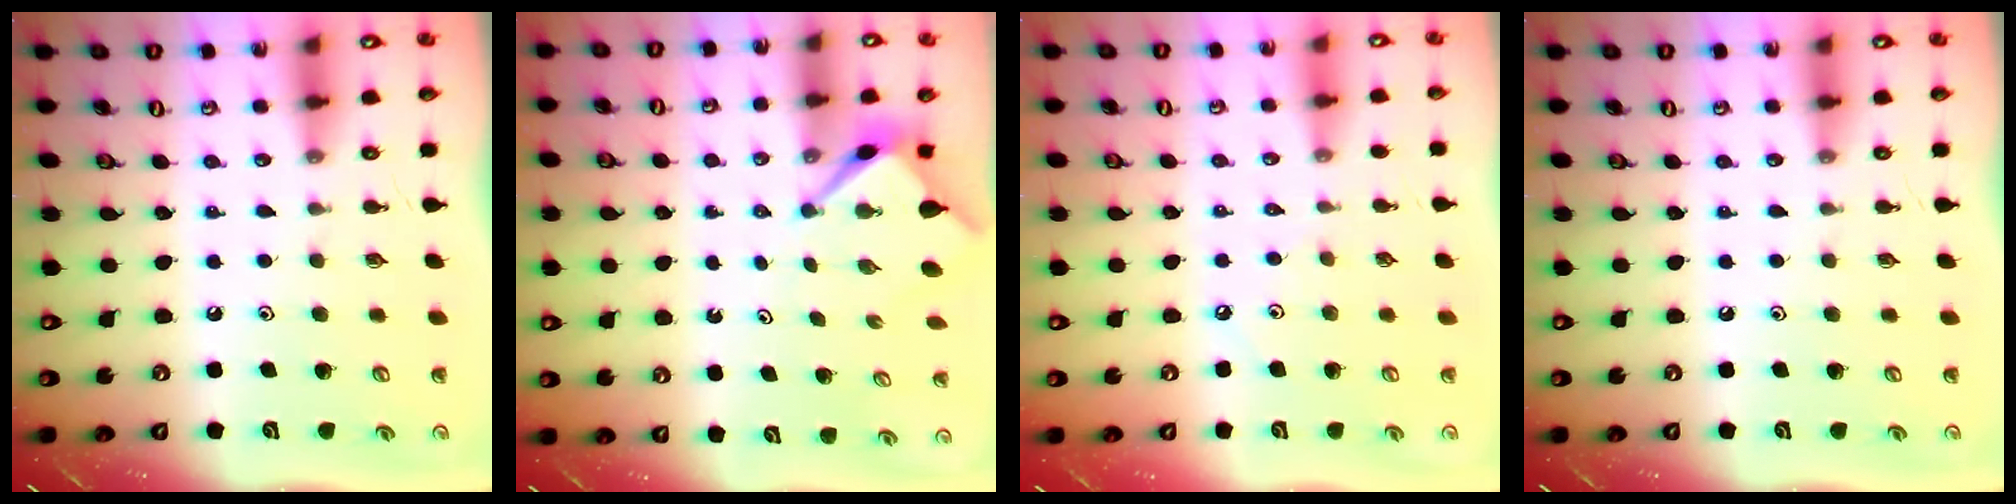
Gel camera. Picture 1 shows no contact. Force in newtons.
{"total": 2.9, "press": 2.9, "slide": 0.2}
{"total": 2.3, "press": 2.3, "slide": 0.5}
{"total": 0.0}